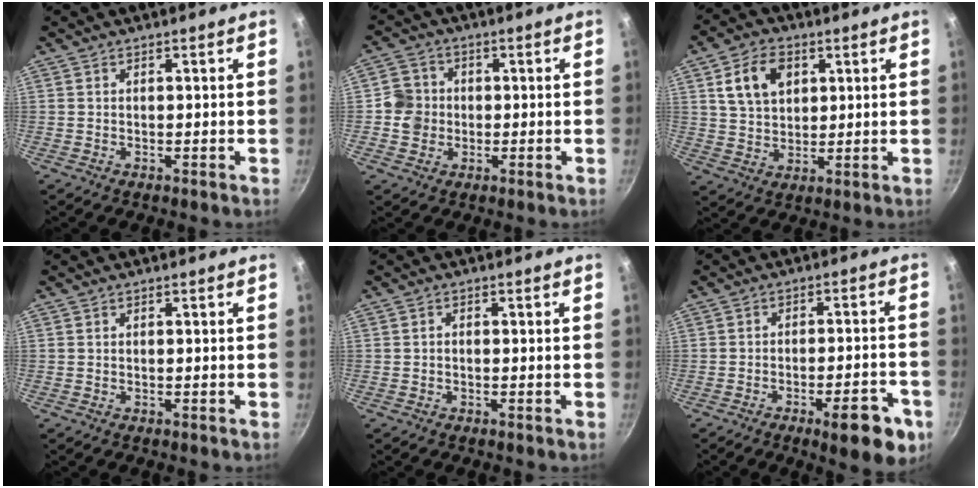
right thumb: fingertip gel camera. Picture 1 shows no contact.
{"total": 5.9, "force": [-0.5, 5.6, 2.0], "torque": [-0.015, 0.011, -0.014]}
{"total": 9.8, "force": [3.6, 6.8, 6.0], "torque": [-0.087, -0.006, 0.067]}
{"total": 0.0}
{"total": 0.7, "force": [-0.2, 0.5, 0.4], "torque": [-0.003, 0.002, -0.007]}
{"total": 11.1, "force": [-5.7, 3.2, 9.0], "torque": [-0.108, 0.026, -0.074]}